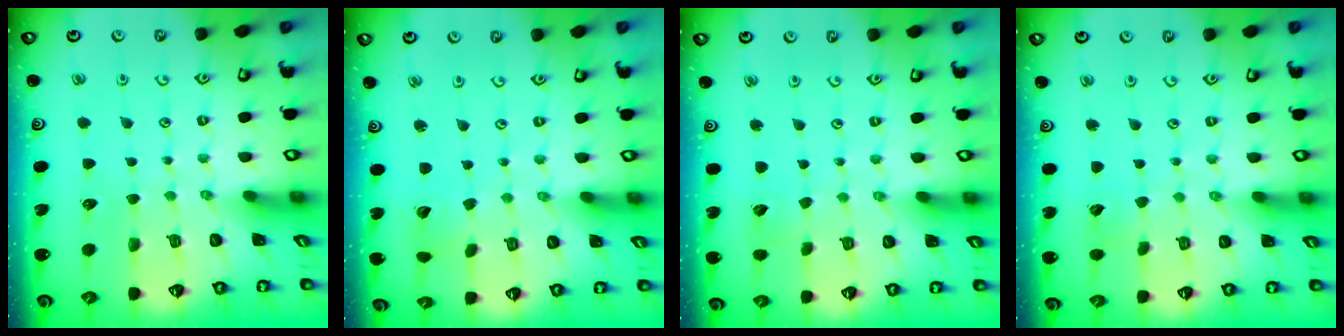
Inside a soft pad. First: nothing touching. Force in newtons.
{"total": 2.3, "press": 2.3, "slide": 0.0}
{"total": 3.7, "press": 3.7, "slide": 0.3}
{"total": 2.8, "press": 2.8, "slide": 0.3}